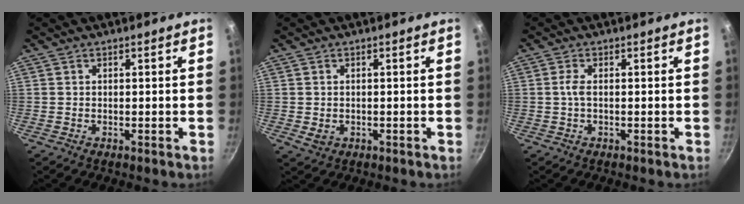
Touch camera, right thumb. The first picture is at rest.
{"total": 2.1, "force": [-0.3, 1.7, 1.3], "torque": [-0.021, -0.003, 0.000]}
{"total": 1.9, "force": [-0.1, 0.6, 1.7], "torque": [-0.045, 0.004, -0.005]}